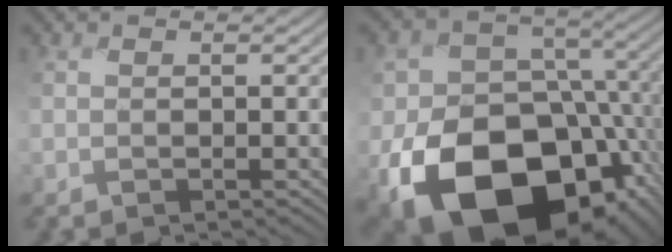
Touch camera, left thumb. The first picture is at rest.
{"total": 21.4, "force": [-9.1, 15.6, 11.5], "torque": [-0.218, -0.046, -0.140]}